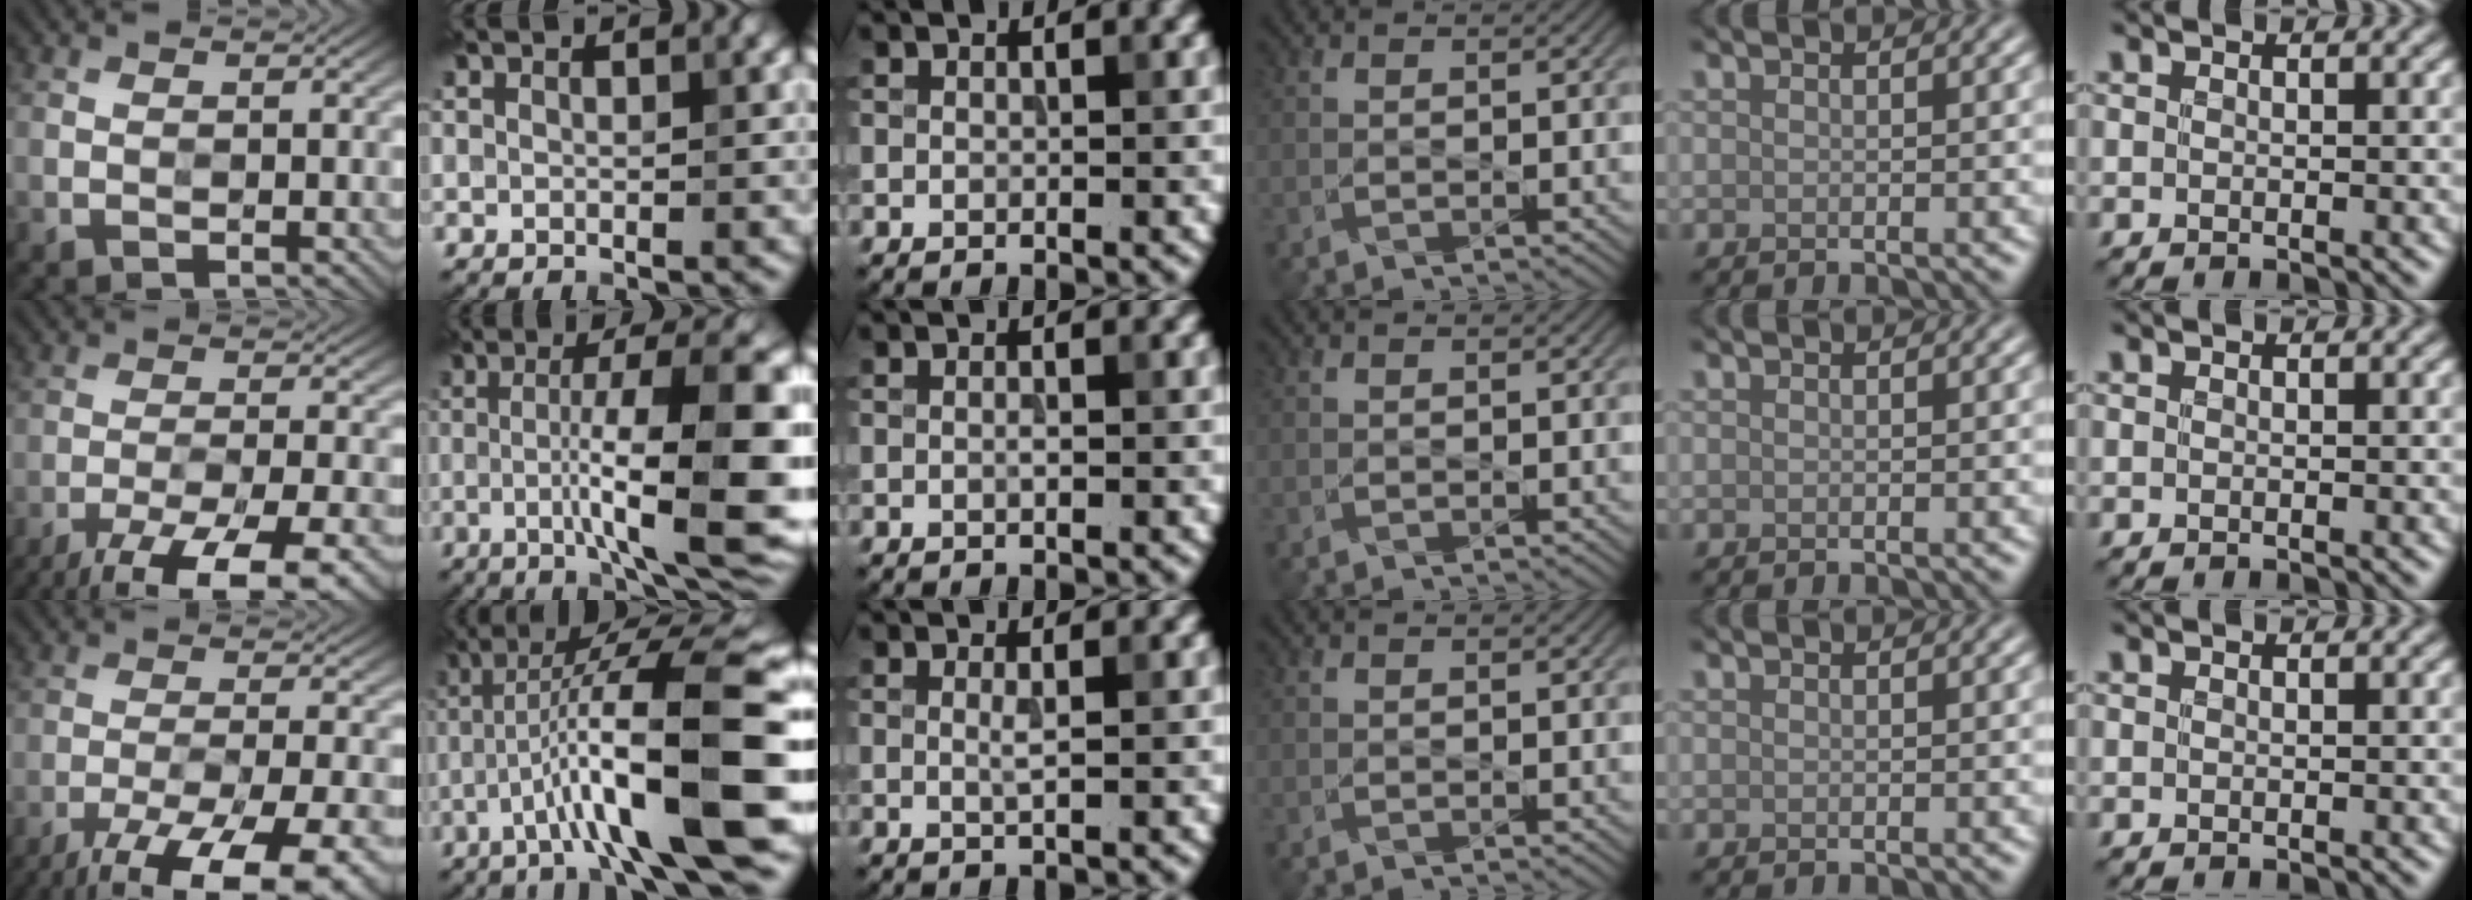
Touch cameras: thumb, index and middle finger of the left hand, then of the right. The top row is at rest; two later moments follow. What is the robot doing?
{"motion": "wipe", "object": "measuring cup"}